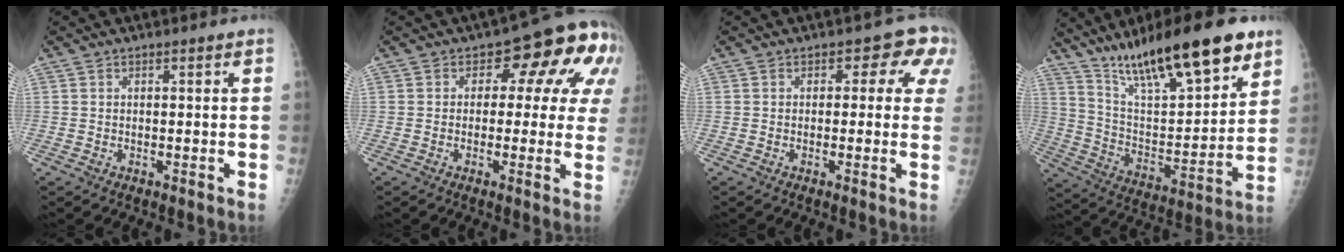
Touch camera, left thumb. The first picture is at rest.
{"total": 12.7, "force": [3.0, 7.4, 9.9], "torque": [-0.061, 0.012, 0.021]}
{"total": 5.8, "force": [1.7, 3.8, 4.0], "torque": [0.008, 0.005, 0.003]}
{"total": 24.4, "force": [16.4, 6.3, 16.9], "torque": [-0.249, -0.057, 0.281]}